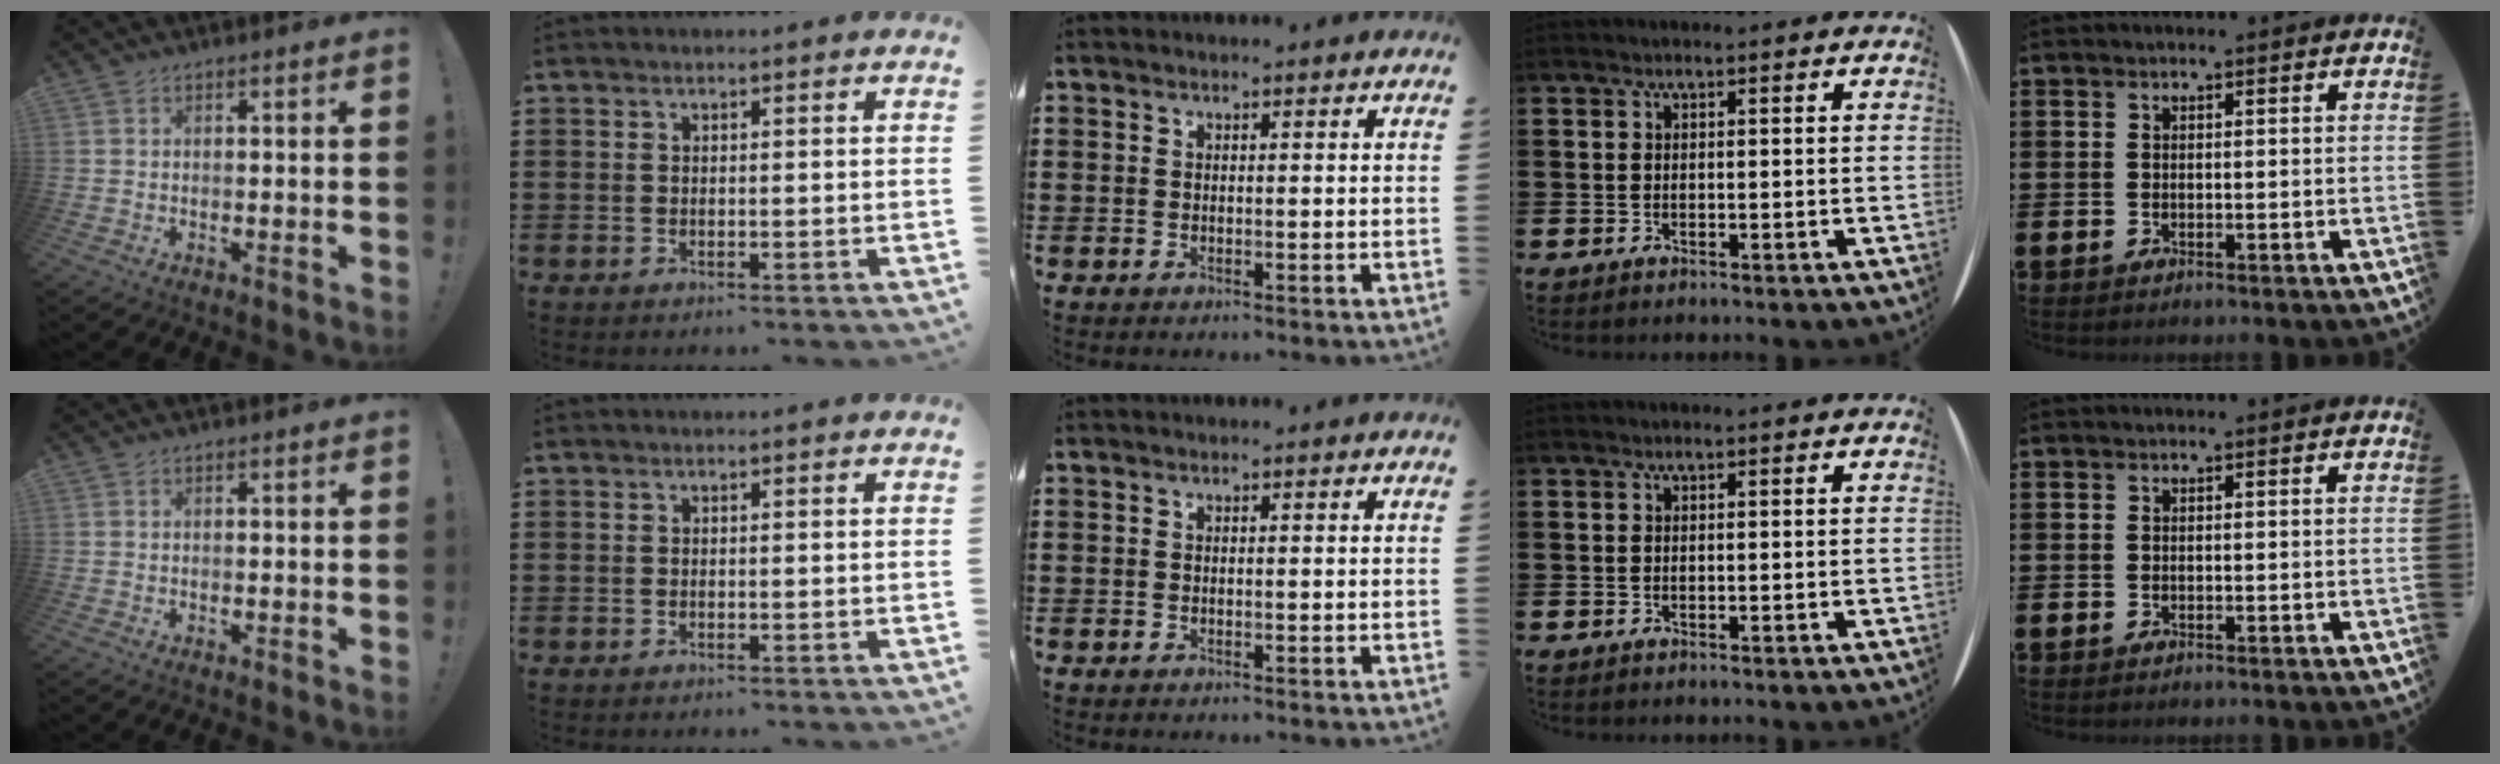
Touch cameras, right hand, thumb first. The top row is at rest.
{}